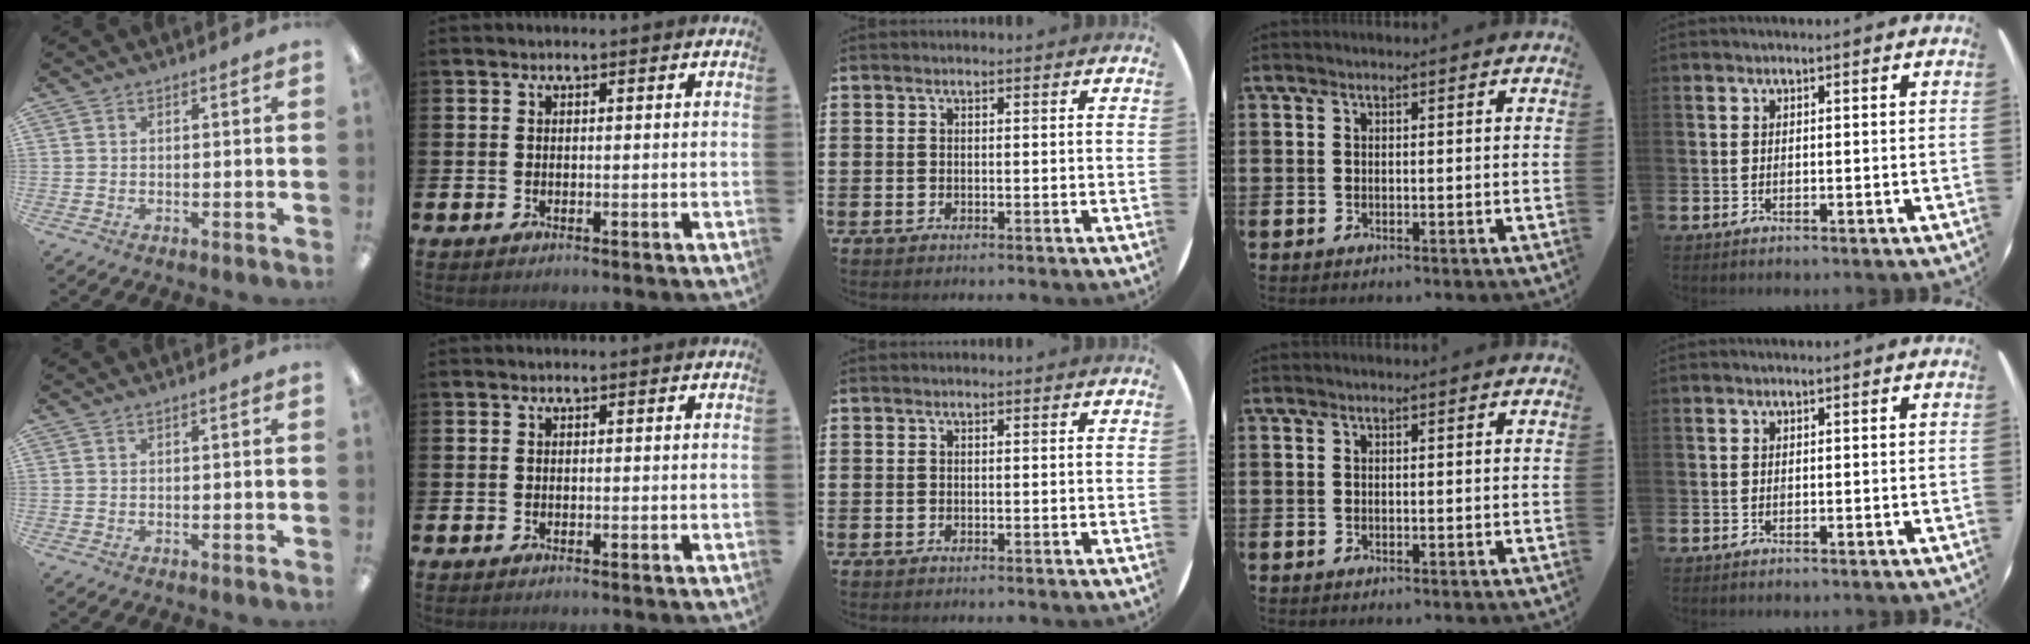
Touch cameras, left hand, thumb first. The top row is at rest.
{}